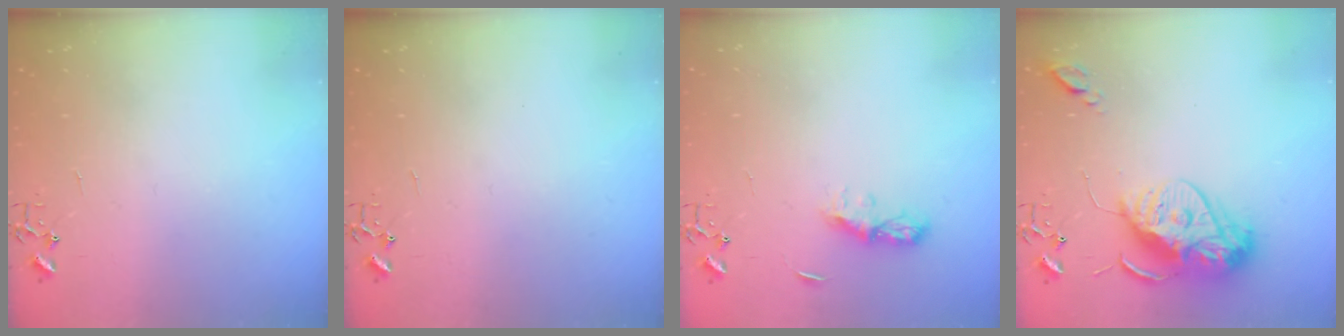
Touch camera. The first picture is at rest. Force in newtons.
{"total": 0.0}
{"total": 6.4, "press": 6.3, "slide": 0.7}
{"total": 15.3, "press": 15.3, "slide": 1.3}